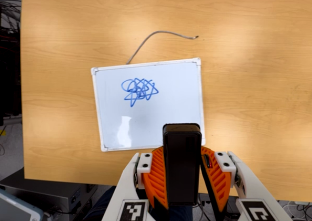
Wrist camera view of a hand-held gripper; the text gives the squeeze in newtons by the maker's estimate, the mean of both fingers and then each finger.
{"total": 6.2, "left": 5.2, "right": 7.1}